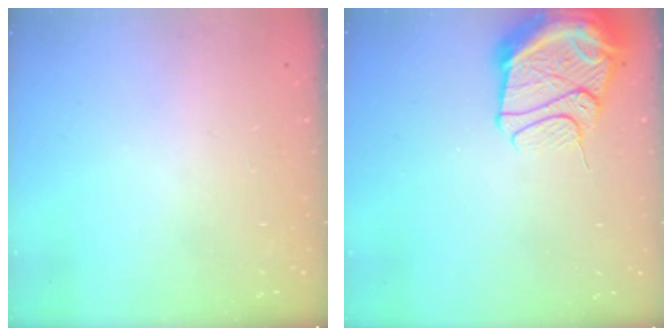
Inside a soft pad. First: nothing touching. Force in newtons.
{"total": 14.8, "press": 14.7, "slide": 1.7}